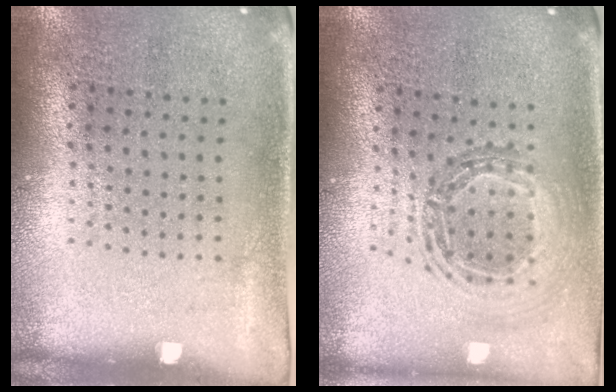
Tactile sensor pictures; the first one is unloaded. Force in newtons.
{"total": 0.9, "press": 0.9, "slide": 0.1}